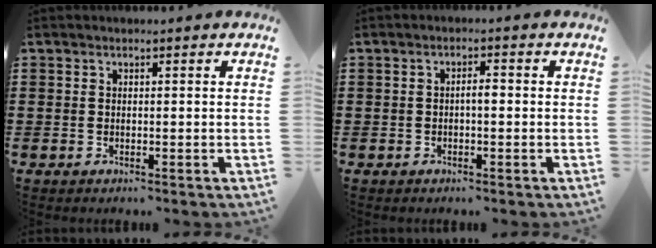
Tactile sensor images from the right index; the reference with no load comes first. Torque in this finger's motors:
{"motor_torque": [0.44, -0.36, 0.07, 0.06]}